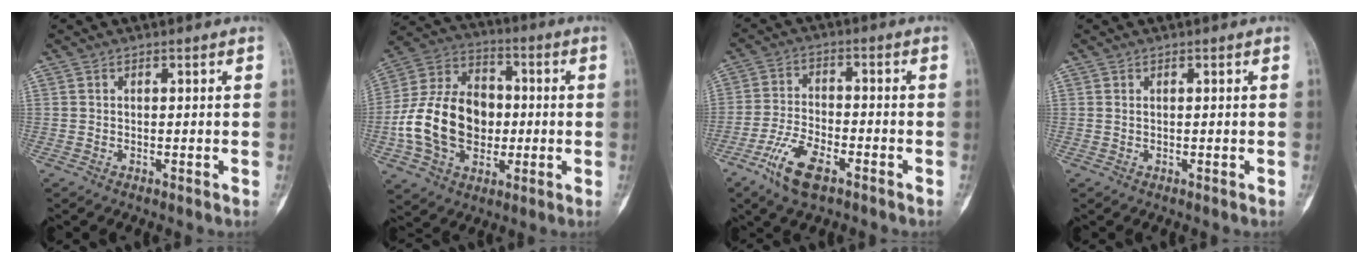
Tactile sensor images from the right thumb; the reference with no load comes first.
{"total": 19.4, "force": [-2.0, 14.1, 13.2], "torque": [-0.223, 0.033, -0.031]}
{"total": 9.2, "force": [-5.3, 3.7, 6.5], "torque": [-0.135, 0.018, -0.101]}
{"total": 0.0}